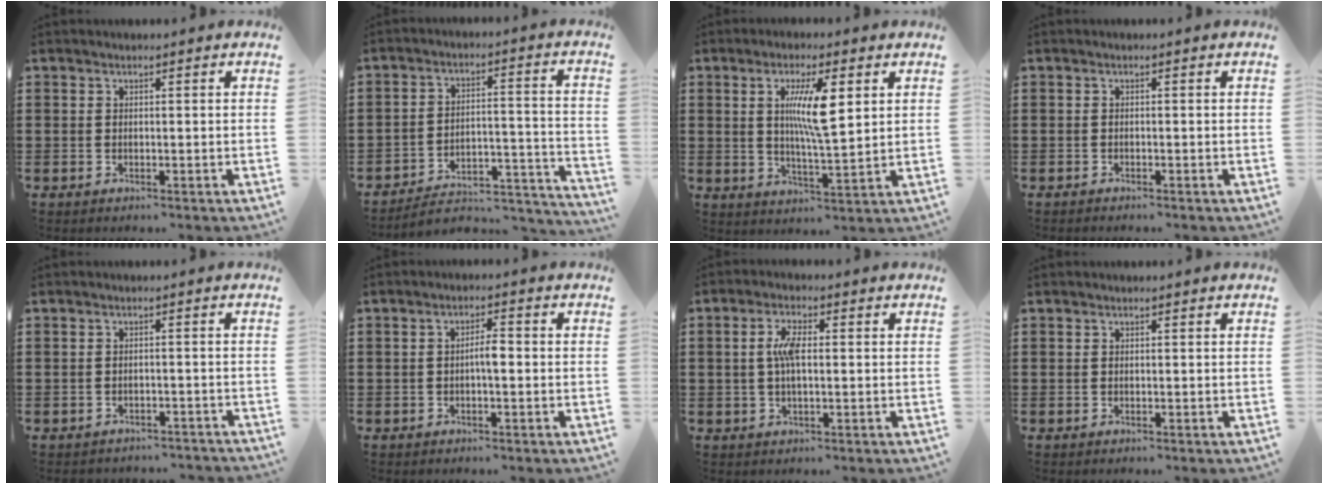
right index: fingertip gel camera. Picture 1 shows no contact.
{"total": 4.0, "force": [-3.5, 1.4, 1.3], "torque": [-0.026, -0.001, -0.075]}
{"total": 8.2, "force": [2.3, 1.6, 7.7], "torque": [-0.146, 0.000, 0.035]}
{"total": 0.6, "force": [-0.6, 0.0, 0.0], "torque": [-0.002, -0.001, -0.012]}
{"total": 1.7, "force": [-1.7, 0.3, 0.1], "torque": [-0.009, -0.001, -0.036]}
{"total": 2.7, "force": [-0.4, 0.7, 2.6], "torque": [-0.047, 0.005, -0.010]}
{"total": 4.5, "force": [0.3, 1.5, 4.2], "torque": [-0.090, 0.003, 0.000]}
{"total": 0.0}